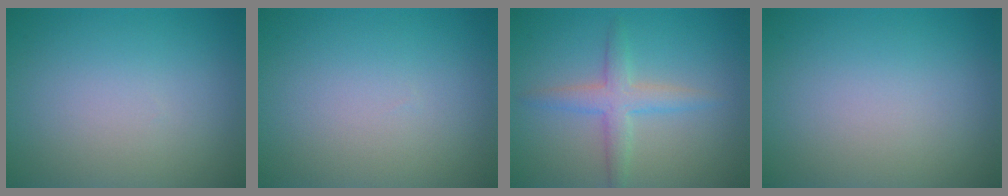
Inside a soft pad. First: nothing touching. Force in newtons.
{"total": 0.0}
{"total": 3.0, "press": 3.0, "slide": 0.1}
{"total": 0.0}